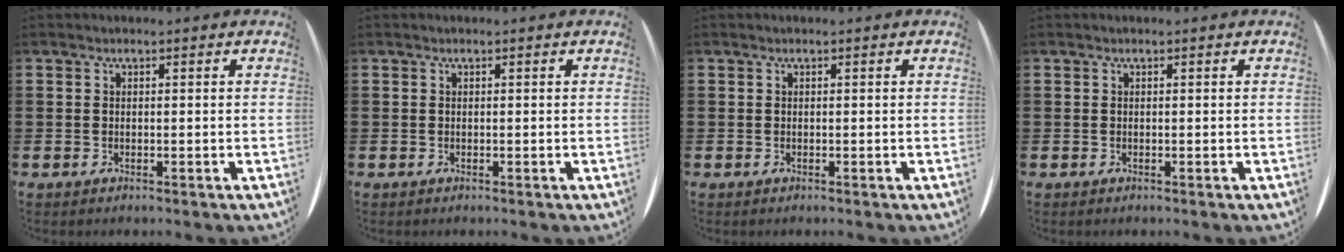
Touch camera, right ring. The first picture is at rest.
{"total": 0.0}
{"total": 0.0}
{"total": 0.0}